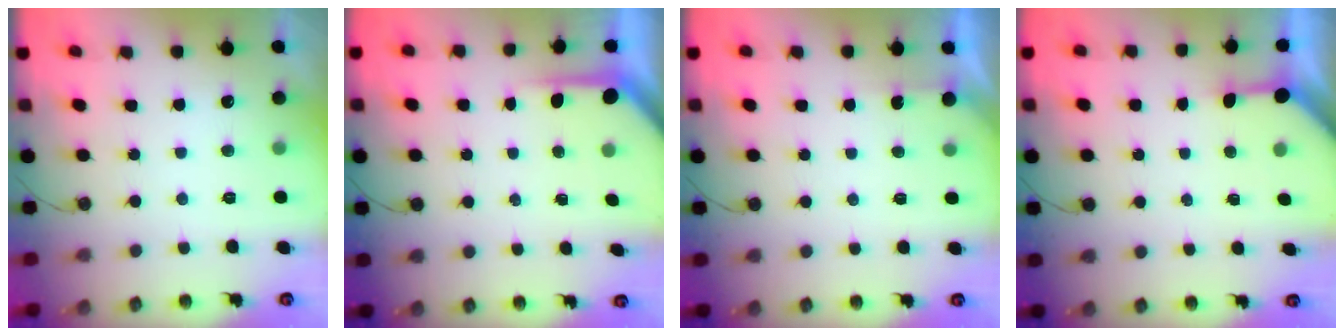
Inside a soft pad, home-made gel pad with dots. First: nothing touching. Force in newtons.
{"total": 3.5, "press": 3.5, "slide": 0.4}
{"total": 2.3, "press": 2.2, "slide": 0.3}
{"total": 3.3, "press": 3.3, "slide": 0.3}